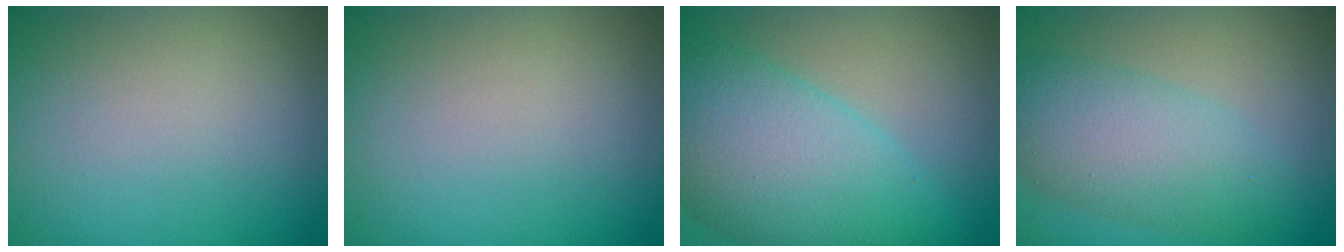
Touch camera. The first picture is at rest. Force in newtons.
{"total": 0.0}
{"total": 10.3, "press": 10.3, "slide": 0.4}
{"total": 5.6, "press": 5.6, "slide": 0.2}